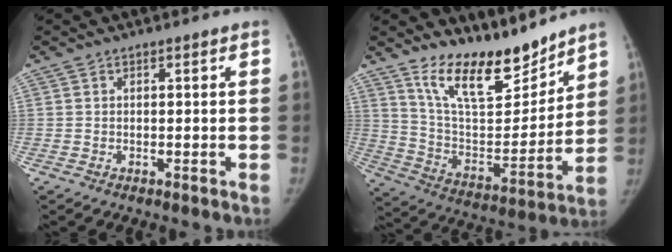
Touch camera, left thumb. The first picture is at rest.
{"total": 17.3, "force": [14.0, 6.0, 8.1], "torque": [-0.086, -0.097, 0.251]}